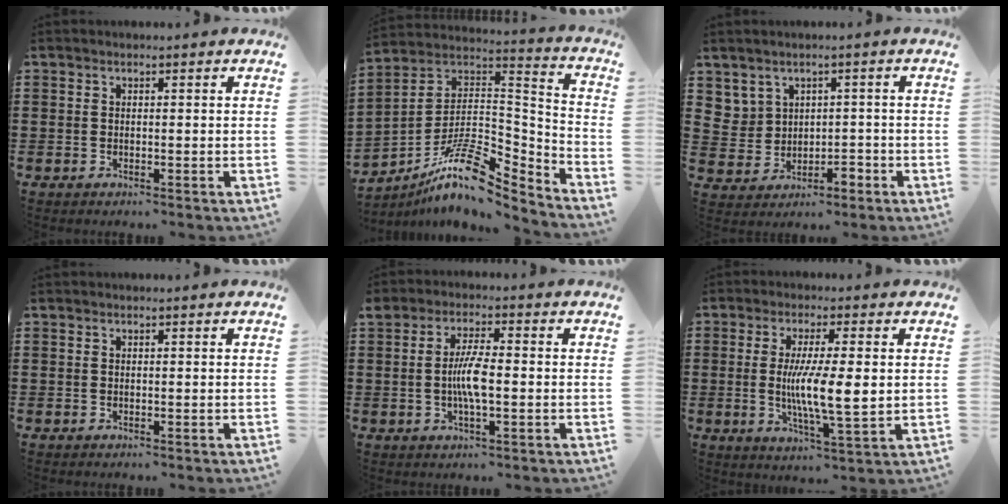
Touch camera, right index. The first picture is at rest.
{"total": 12.9, "force": [-8.2, 4.9, 8.7], "torque": [-0.162, 0.009, -0.152]}
{"total": 3.5, "force": [1.1, 3.3, 0.8], "torque": [-0.033, 0.002, 0.018]}
{"total": 0.0}
{"total": 5.1, "force": [-0.5, 1.2, 4.9], "torque": [-0.102, -0.003, -0.015]}
{"total": 8.0, "force": [0.1, 1.6, 7.9], "torque": [-0.142, 0.000, 0.001]}